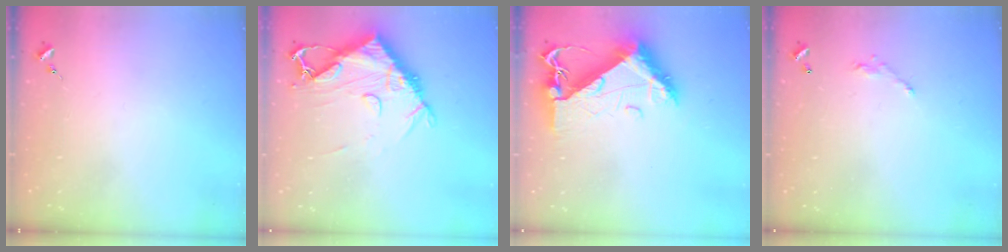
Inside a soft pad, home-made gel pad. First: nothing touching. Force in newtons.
{"total": 13.0, "press": 12.9, "slide": 1.5}
{"total": 11.3, "press": 11.3, "slide": 1.2}
{"total": 6.0, "press": 6.0, "slide": 0.4}